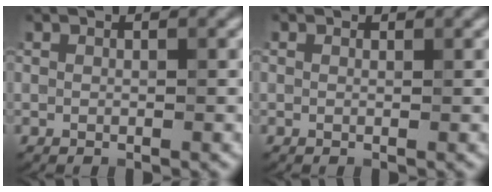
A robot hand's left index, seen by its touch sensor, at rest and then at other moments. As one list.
[{"total": 0.0}]